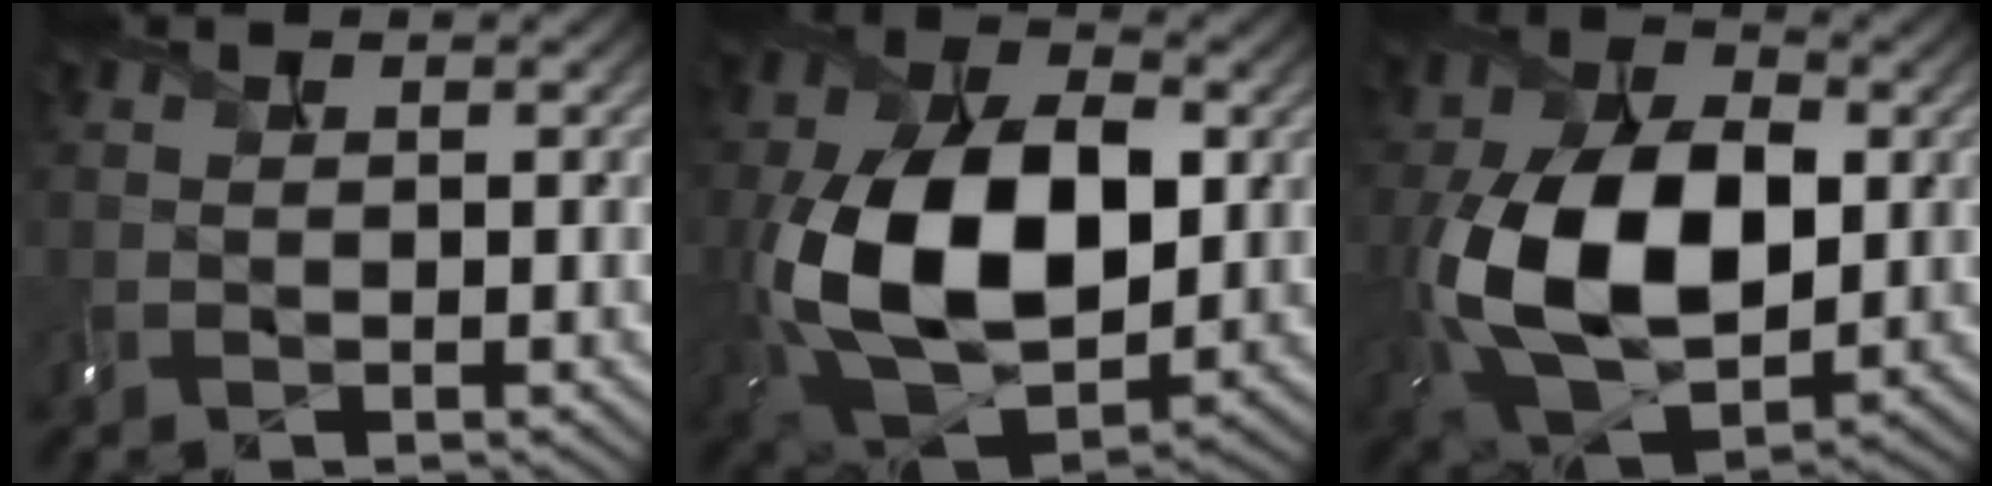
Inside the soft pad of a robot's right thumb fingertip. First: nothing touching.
{"total": 16.1, "force": [-0.6, 10.2, 12.4], "torque": [-0.253, -0.005, 0.001]}
{"total": 14.3, "force": [-1.1, 9.0, 11.0], "torque": [-0.234, -0.005, -0.010]}